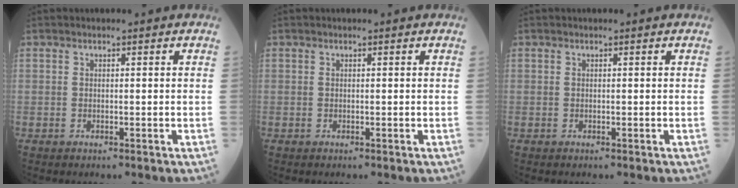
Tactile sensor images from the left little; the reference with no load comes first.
{"total": 0.0}
{"total": 0.0}